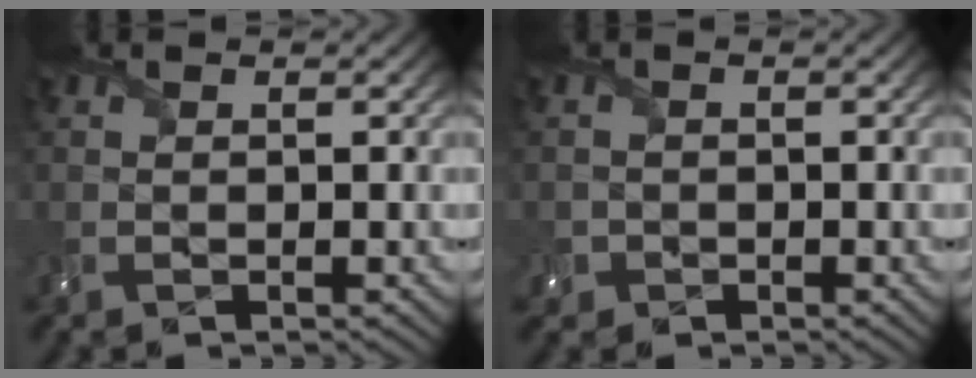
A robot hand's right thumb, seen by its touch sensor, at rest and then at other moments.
{"total": 1.6, "force": [-0.9, 1.3, 0.0], "torque": [0.003, -0.006, -0.019]}